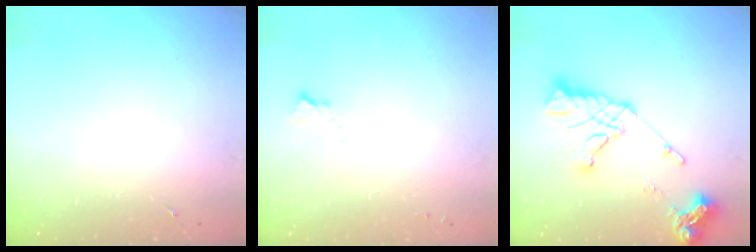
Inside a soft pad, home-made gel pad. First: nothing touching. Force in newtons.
{"total": 2.8, "press": 2.7, "slide": 0.3}
{"total": 17.0, "press": 16.9, "slide": 1.8}